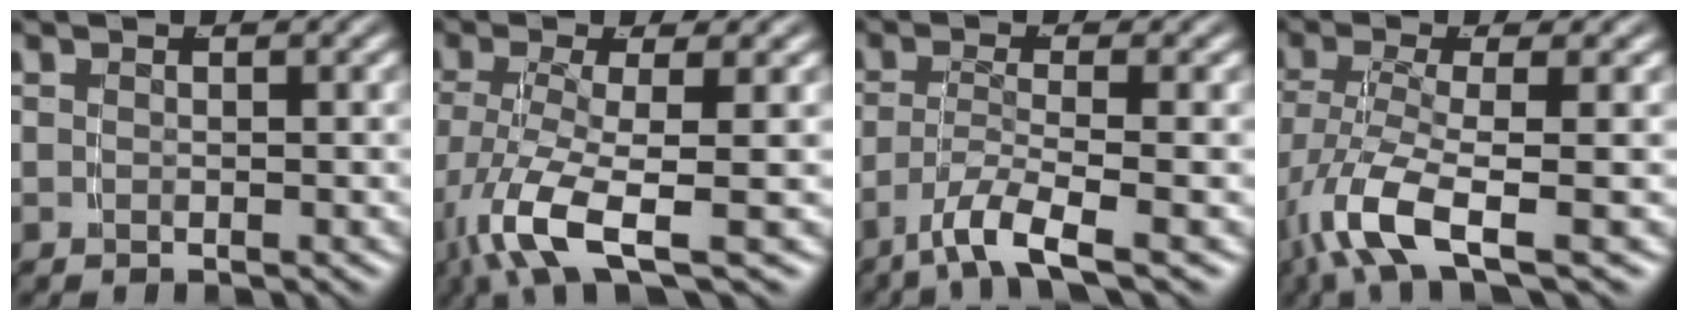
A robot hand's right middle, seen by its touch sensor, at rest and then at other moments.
{"total": 6.6, "force": [-3.2, 2.0, 5.4], "torque": [-0.114, -0.032, -0.035]}
{"total": 4.4, "force": [-2.7, 0.5, 3.4], "torque": [-0.066, -0.014, -0.038]}
{"total": 5.7, "force": [-2.3, 1.7, 4.9], "torque": [-0.110, -0.029, -0.024]}